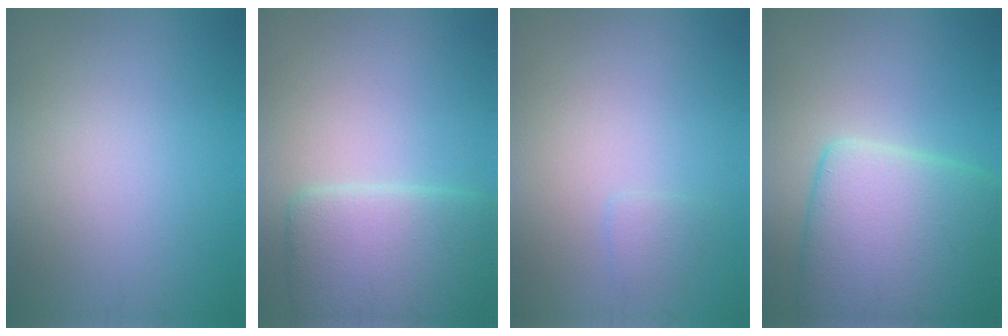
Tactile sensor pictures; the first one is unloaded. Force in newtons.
{"total": 6.8, "press": 6.8, "slide": 0.1}
{"total": 0.9, "press": 0.9, "slide": 0.1}
{"total": 10.3, "press": 10.2, "slide": 0.5}